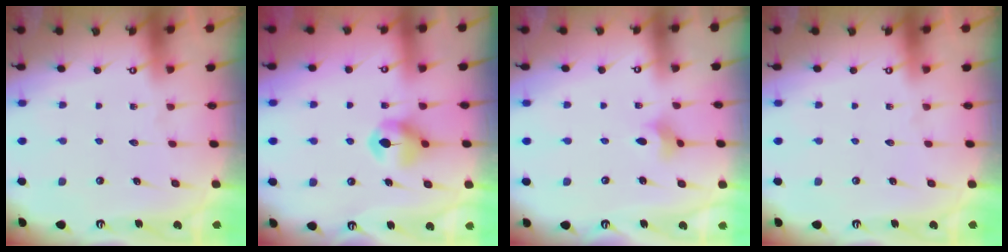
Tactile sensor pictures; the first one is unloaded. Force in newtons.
{"total": 7.4, "press": 7.4, "slide": 0.6}
{"total": 2.8, "press": 2.7, "slide": 0.7}
{"total": 0.0}